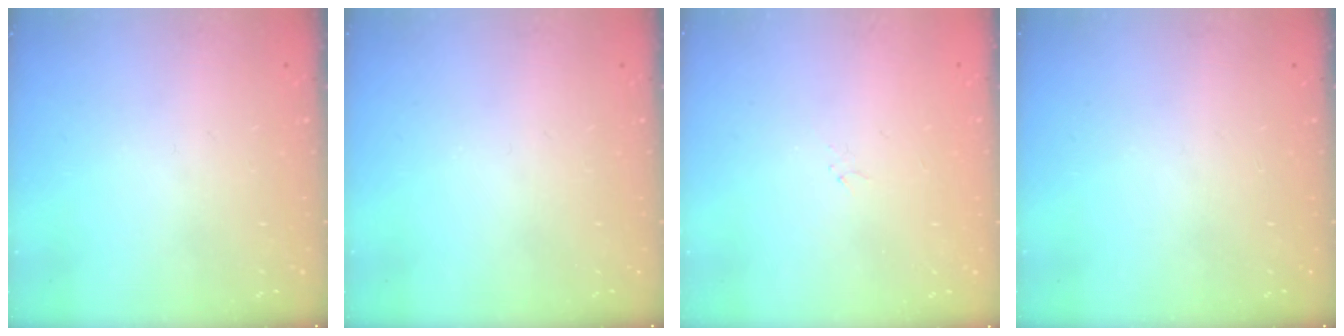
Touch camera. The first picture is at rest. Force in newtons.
{"total": 0.0}
{"total": 0.9, "press": 0.8, "slide": 0.4}
{"total": 0.0}